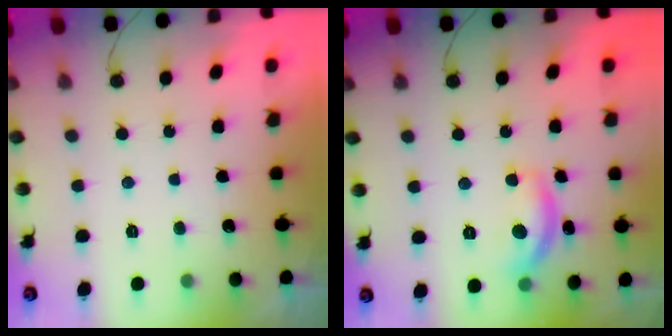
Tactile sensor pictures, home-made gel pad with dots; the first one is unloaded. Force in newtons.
{"total": 11.0, "press": 11.0, "slide": 0.5}